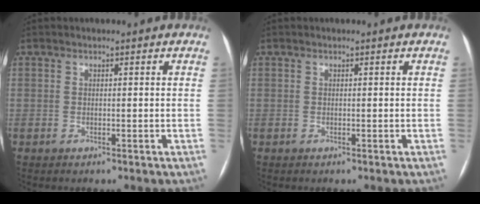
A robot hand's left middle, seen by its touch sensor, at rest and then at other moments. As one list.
[{"total": 0.0}]